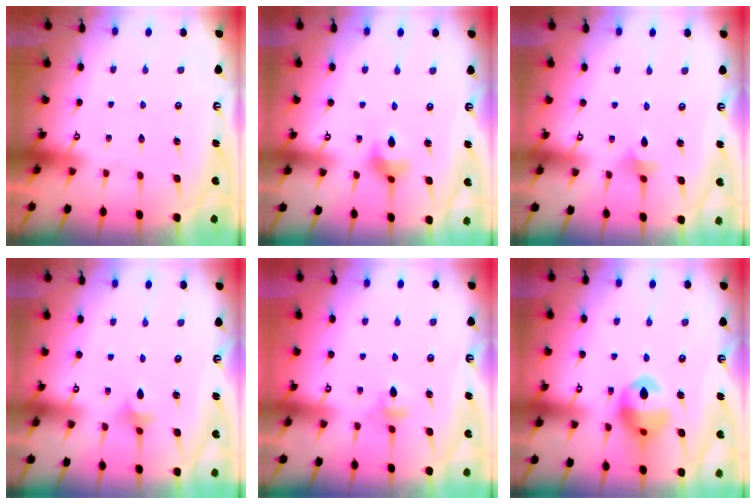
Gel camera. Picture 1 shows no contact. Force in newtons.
{"total": 4.6, "press": 4.6, "slide": 0.6}
{"total": 2.3, "press": 2.2, "slide": 0.5}
{"total": 2.1, "press": 2.1, "slide": 0.5}
{"total": 3.6, "press": 3.4, "slide": 1.0}
{"total": 12.8, "press": 12.7, "slide": 1.5}